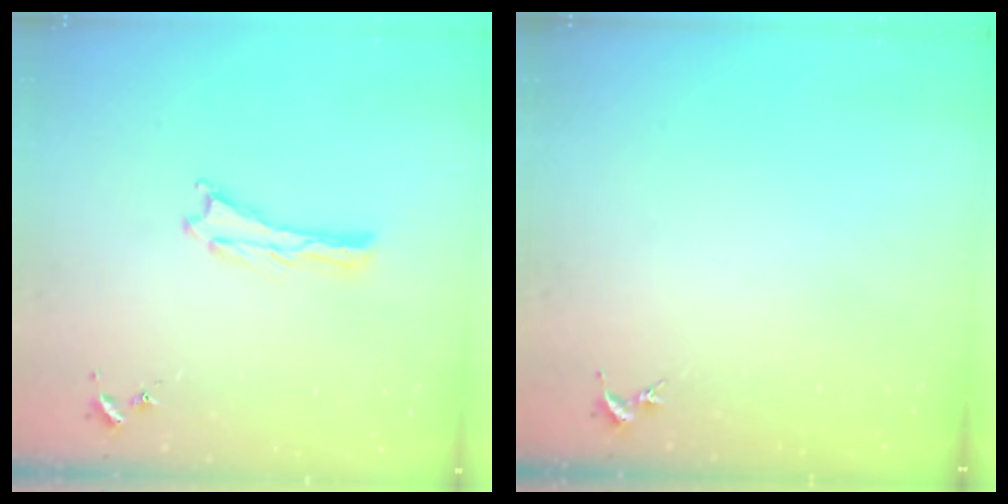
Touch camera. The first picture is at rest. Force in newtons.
{"total": 0.0}